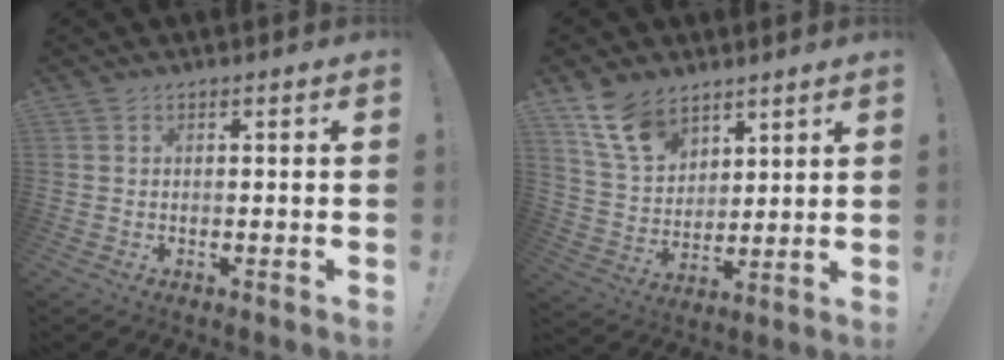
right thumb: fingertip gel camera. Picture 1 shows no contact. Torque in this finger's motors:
{"motor_torque": [1.28, 1.40, 0.36, -0.31, 0.06]}